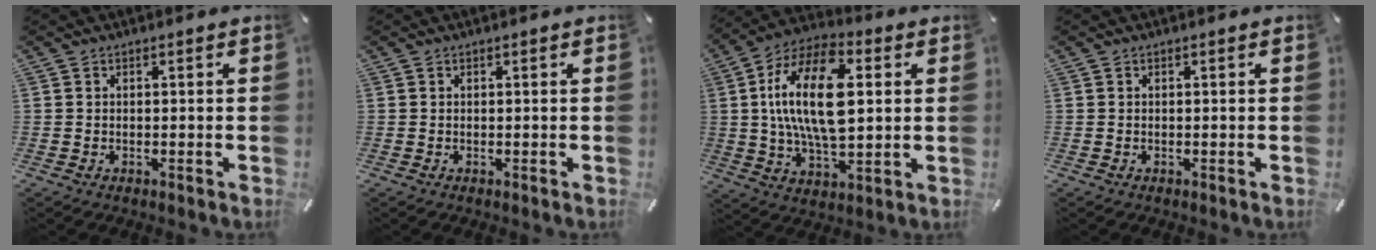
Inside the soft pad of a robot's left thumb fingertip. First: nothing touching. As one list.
[{"total": 0.0}, {"total": 20.0, "force": [3.5, 10.2, 16.8], "torque": [-0.332, -0.003, 0.052]}, {"total": 0.0}]